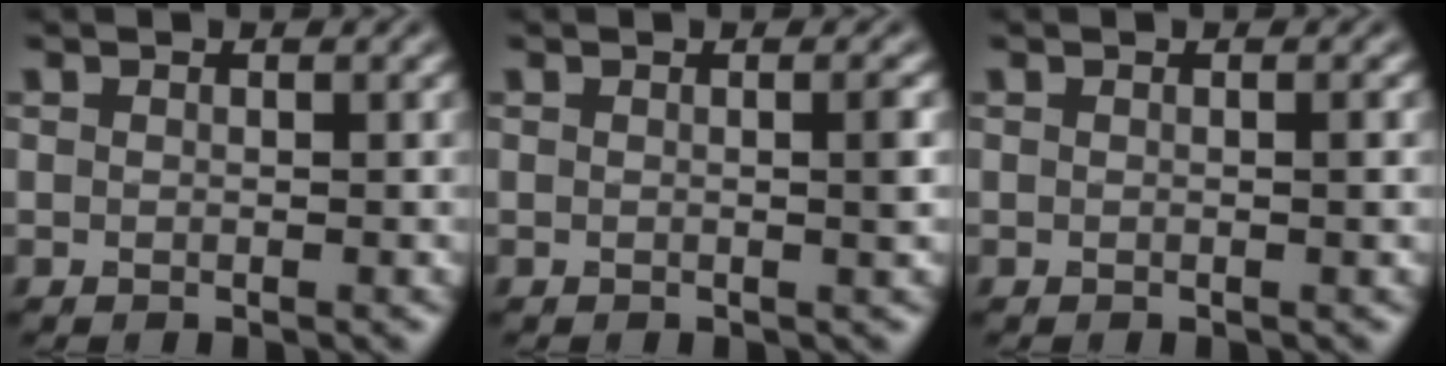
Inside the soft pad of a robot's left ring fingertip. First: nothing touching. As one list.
[{"total": 1.3, "force": [0.0, 0.2, 1.3], "torque": [-0.015, 0.001, -0.004]}, {"total": 0.6, "force": [0.0, 0.1, 0.6], "torque": [-0.008, 0.002, -0.001]}]